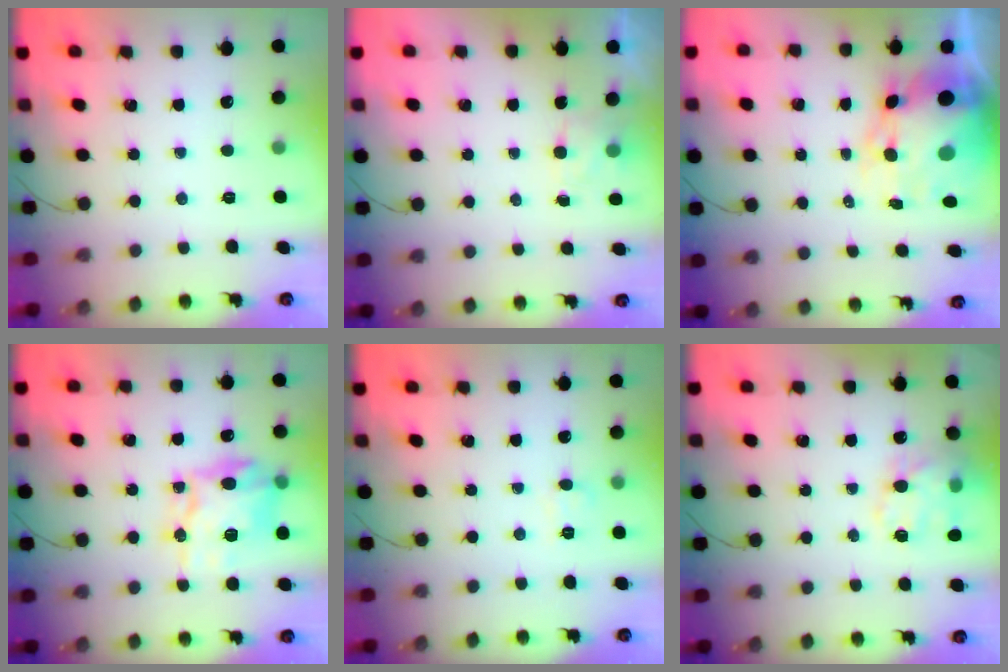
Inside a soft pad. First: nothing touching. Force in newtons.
{"total": 3.3, "press": 3.2, "slide": 0.8}
{"total": 12.1, "press": 11.7, "slide": 3.1}
{"total": 17.5, "press": 17.5, "slide": 0.7}
{"total": 4.9, "press": 4.5, "slide": 1.7}
{"total": 16.1, "press": 15.9, "slide": 2.5}